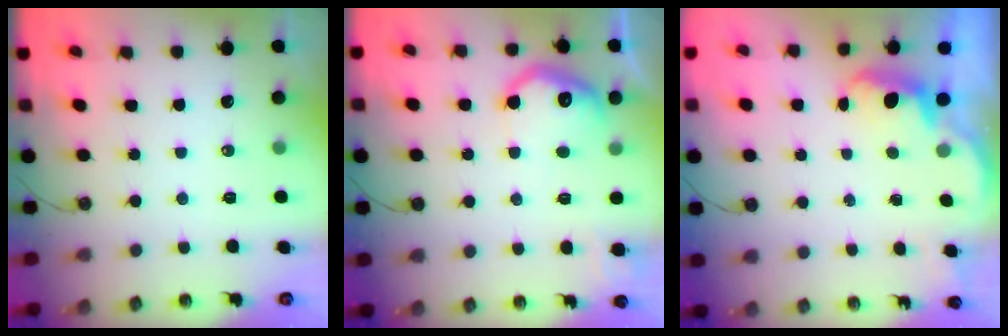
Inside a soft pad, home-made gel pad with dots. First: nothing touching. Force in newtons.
{"total": 11.8, "press": 11.8, "slide": 0.1}
{"total": 2.3, "press": 2.2, "slide": 0.6}